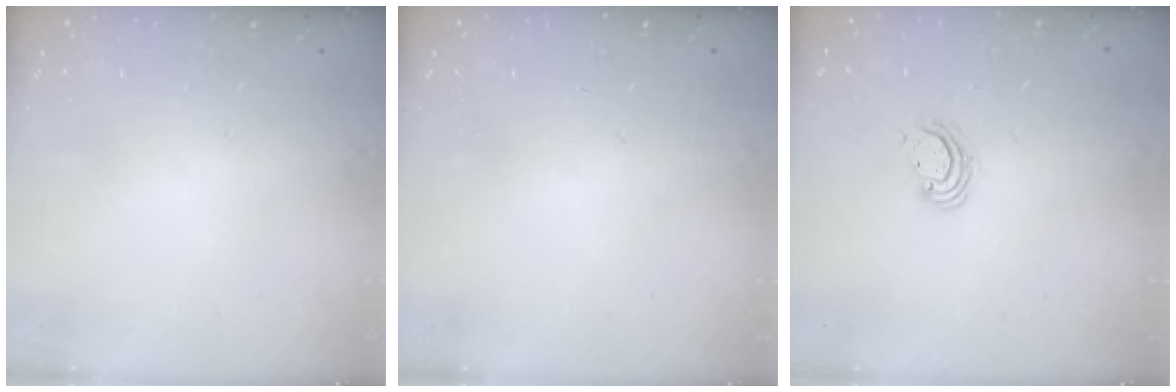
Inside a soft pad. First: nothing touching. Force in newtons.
{"total": 0.0}
{"total": 2.8, "press": 2.8, "slide": 0.2}